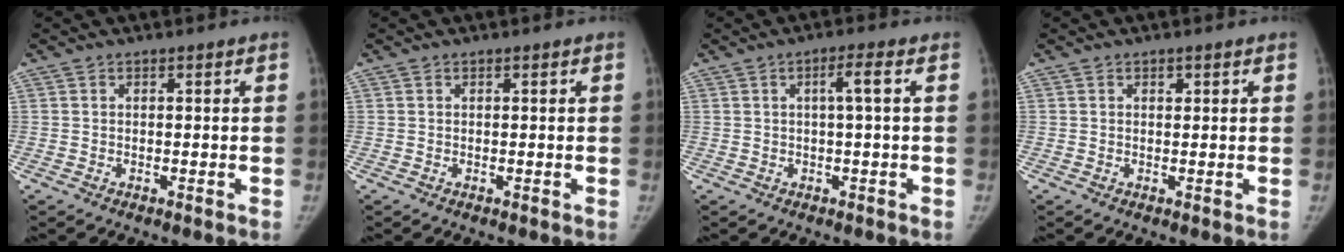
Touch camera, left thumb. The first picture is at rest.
{"total": 0.0}
{"total": 2.9, "force": [0.4, -0.3, 2.9], "torque": [-0.059, 0.010, 0.010]}
{"total": 0.9, "force": [0.5, 0.5, 0.5], "torque": [-0.002, -0.003, 0.009]}